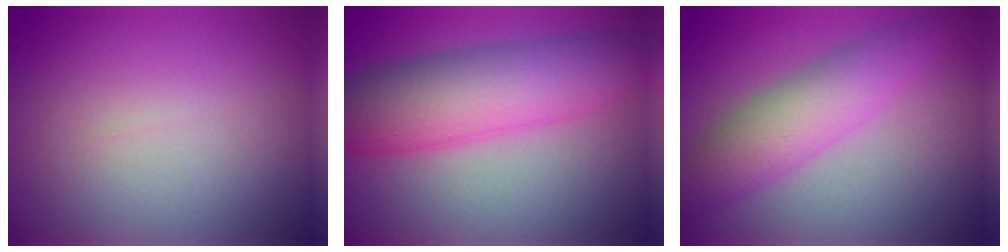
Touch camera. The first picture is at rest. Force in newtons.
{"total": 8.1, "press": 8.1, "slide": 0.1}
{"total": 5.3, "press": 5.3, "slide": 0.1}